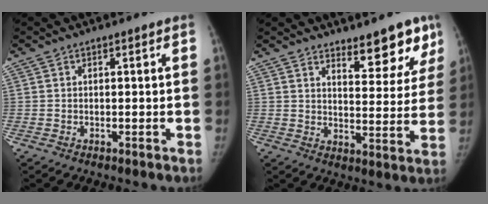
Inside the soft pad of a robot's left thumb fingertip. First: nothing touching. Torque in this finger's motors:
{"motor_torque": [0.49, 0.59, 0.02, 0.33, -0.05]}